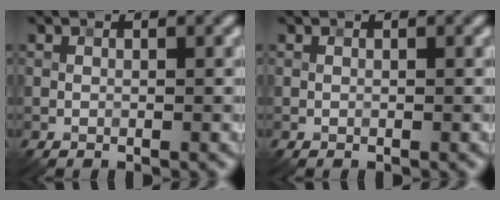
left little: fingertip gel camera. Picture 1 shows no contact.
{"total": 0.0}